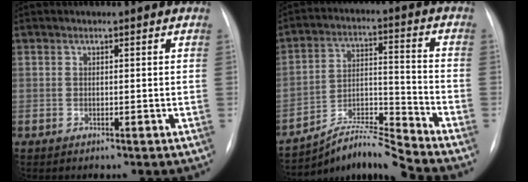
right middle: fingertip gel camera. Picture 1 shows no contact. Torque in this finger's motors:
{"motor_torque": [-0.71, -0.69, -0.12, -0.03]}